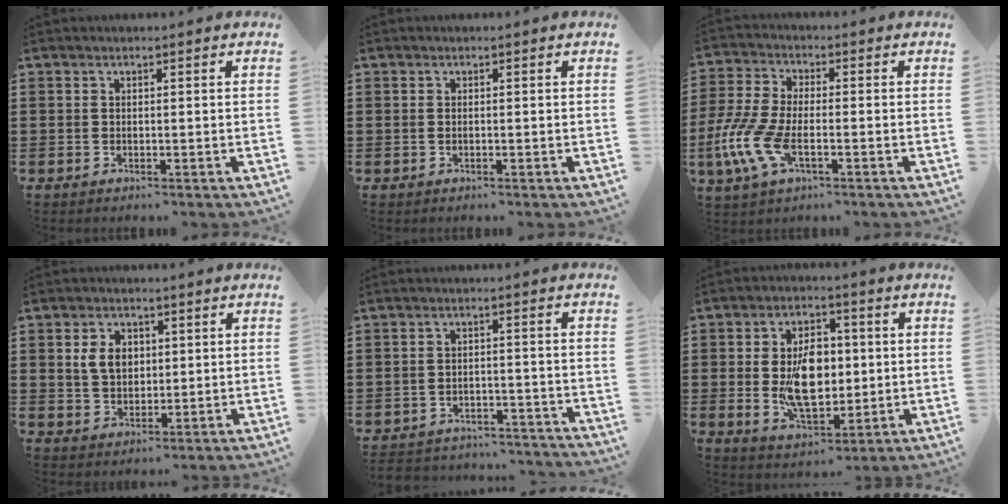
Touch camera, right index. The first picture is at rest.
{"total": 0.0}
{"total": 8.5, "force": [-3.0, 3.7, 7.0], "torque": [-0.190, -0.018, -0.064]}
{"total": 4.8, "force": [1.1, 3.5, 3.2], "torque": [-0.080, 0.010, 0.016]}
{"total": 3.0, "force": [-3.0, 0.5, 0.0], "torque": [-0.006, 0.004, -0.063]}
{"total": 9.8, "force": [0.1, 5.9, 7.8], "torque": [-0.144, 0.001, -0.003]}